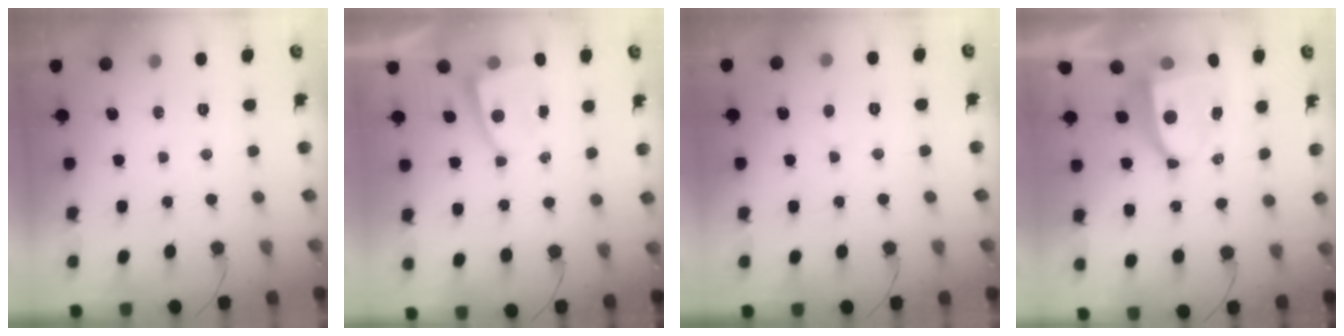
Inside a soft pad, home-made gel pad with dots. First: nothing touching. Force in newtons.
{"total": 3.3, "press": 3.3, "slide": 0.5}
{"total": 1.1, "press": 1.1, "slide": 0.1}
{"total": 9.0, "press": 8.9, "slide": 1.1}